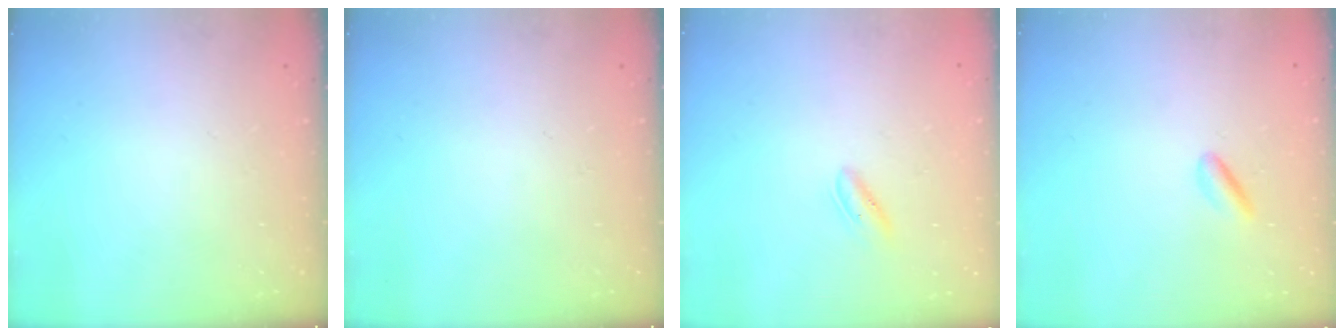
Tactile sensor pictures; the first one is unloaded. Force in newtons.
{"total": 0.0}
{"total": 1.3, "press": 1.1, "slide": 0.6}
{"total": 2.5, "press": 2.4, "slide": 0.8}